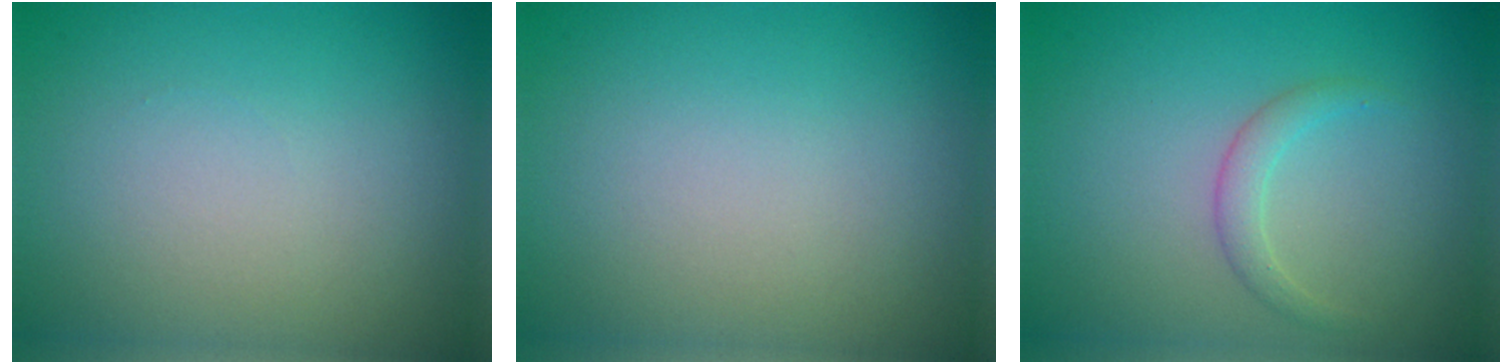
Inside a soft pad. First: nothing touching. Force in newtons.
{"total": 0.0}
{"total": 1.5, "press": 1.5, "slide": 0.1}